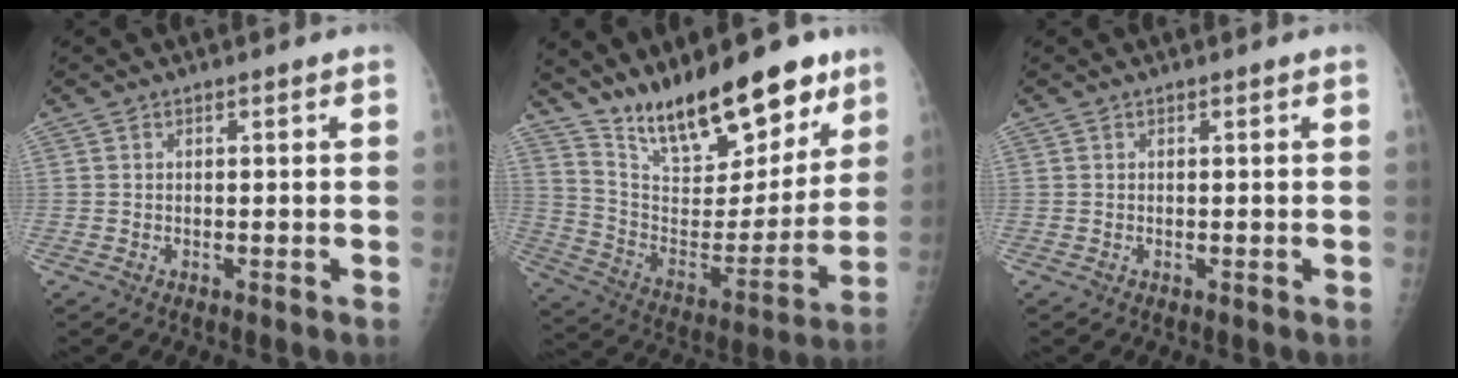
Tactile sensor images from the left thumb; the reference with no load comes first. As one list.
[{"total": 22.8, "force": [16.9, 8.3, 12.8], "torque": [-0.154, -0.086, 0.287]}, {"total": 0.0}]